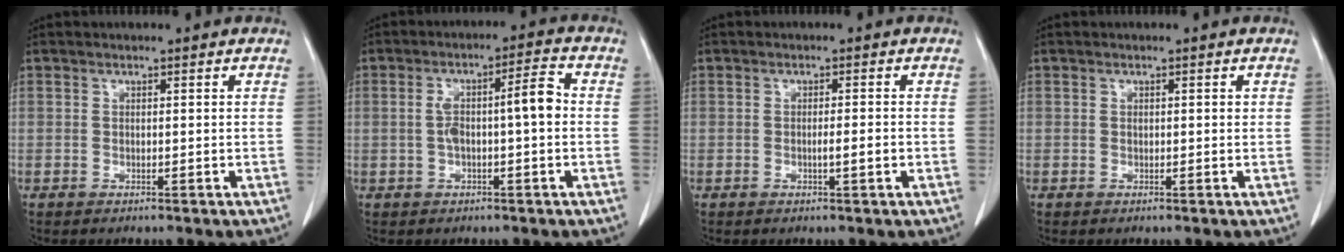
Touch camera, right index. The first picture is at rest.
{"total": 6.8, "force": [-0.2, 1.0, 6.7], "torque": [-0.122, 0.026, -0.002]}
{"total": 2.1, "force": [-0.5, 0.0, 2.0], "torque": [-0.034, -0.002, -0.009]}
{"total": 0.8, "force": [0.2, 0.3, 0.7], "torque": [-0.012, 0.003, 0.005]}